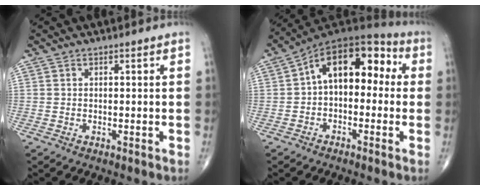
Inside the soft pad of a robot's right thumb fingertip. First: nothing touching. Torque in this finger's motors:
{"motor_torque": [0.21, 0.39, 0.29, -0.13, 0.12]}